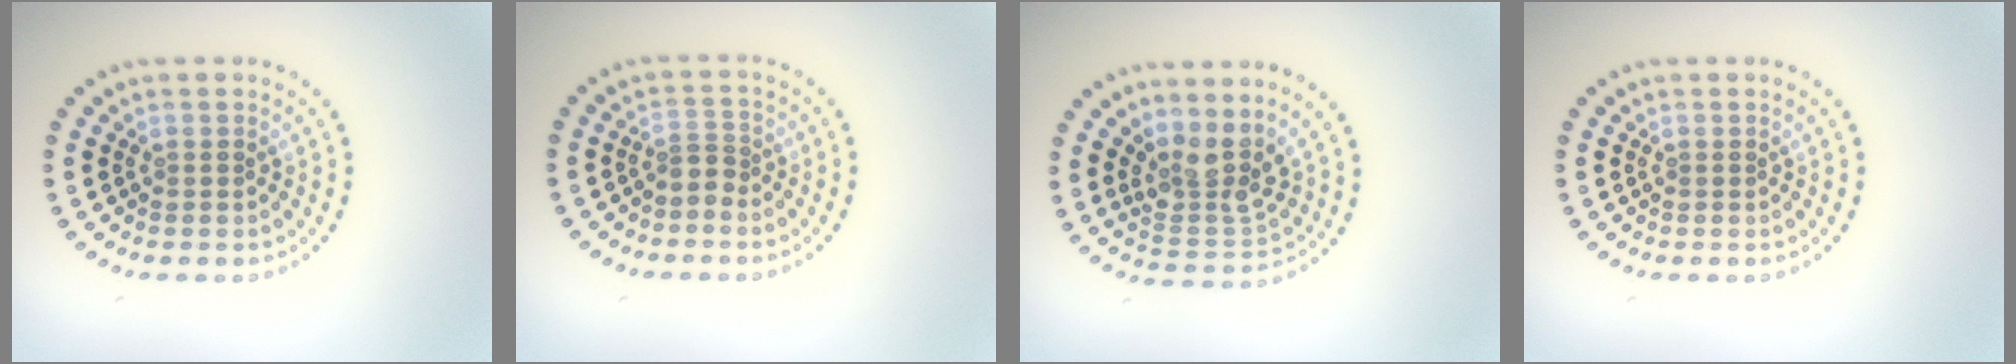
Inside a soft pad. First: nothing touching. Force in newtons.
{"total": 1.5, "press": 1.0, "slide": 1.1}
{"total": 3.6, "press": 2.9, "slide": 2.2}
{"total": 0.0}